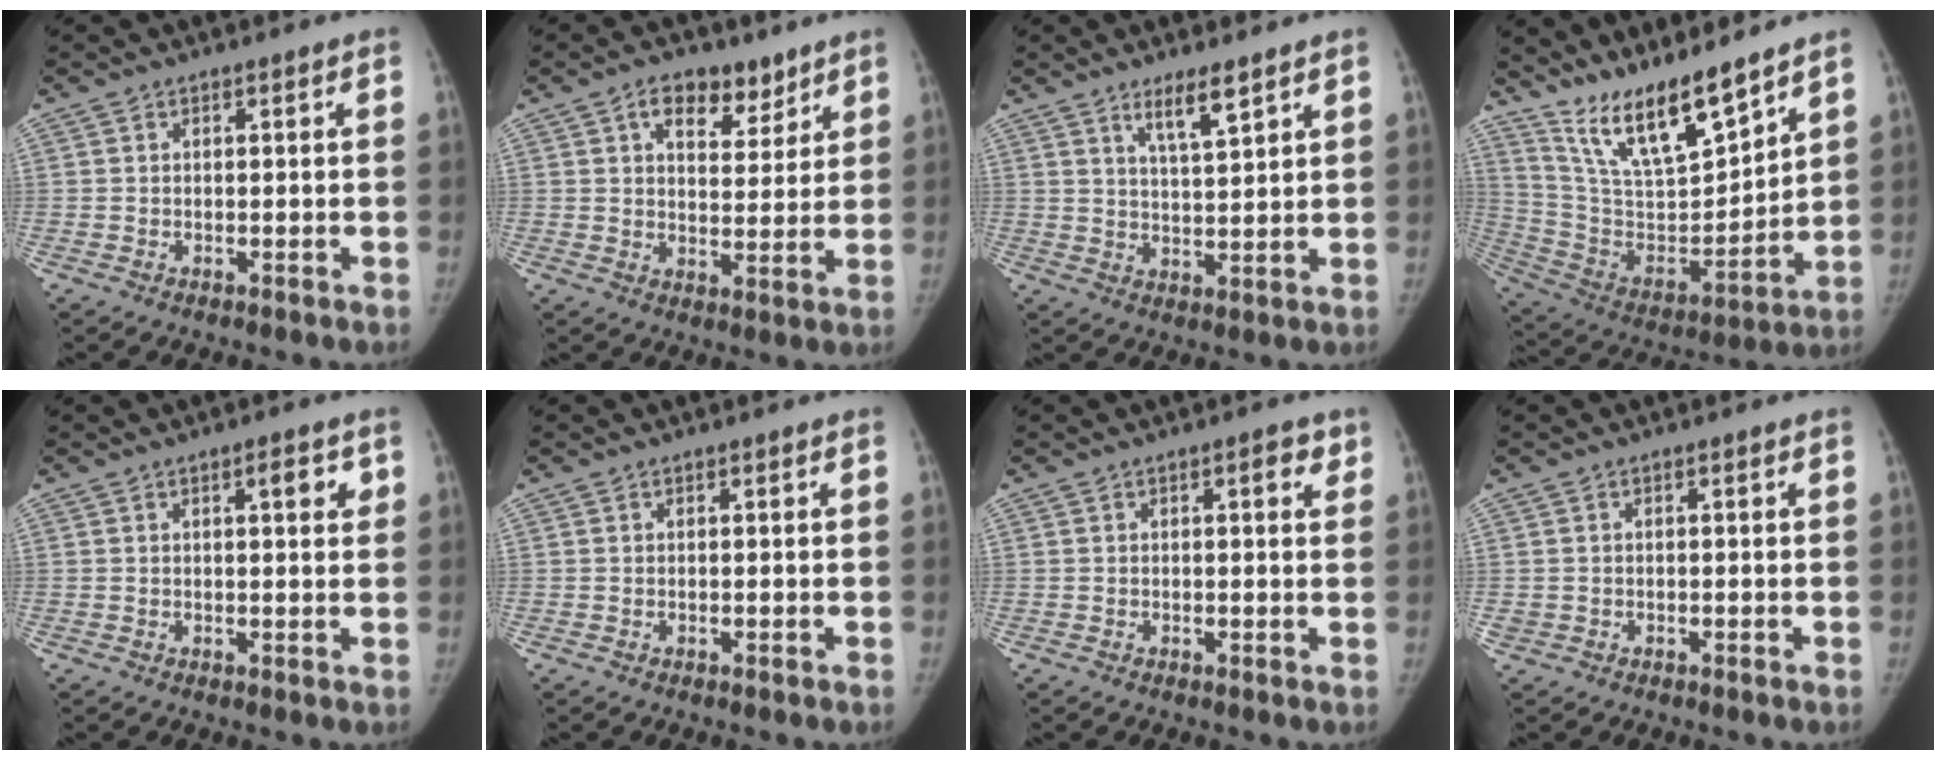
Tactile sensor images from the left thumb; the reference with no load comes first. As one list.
[{"total": 8.6, "force": [5.2, 5.0, 4.8], "torque": [-0.036, -0.025, 0.079]}, {"total": 5.6, "force": [3.8, 0.8, 4.0], "torque": [-0.064, -0.030, 0.071]}, {"total": 16.5, "force": [13.5, 3.2, 9.0], "torque": [-0.134, -0.080, 0.264]}, {"total": 3.4, "force": [1.5, 1.0, 2.9], "torque": [-0.030, -0.003, 0.018]}, {"total": 0.0}, {"total": 2.8, "force": [1.3, 1.0, 2.2], "torque": [-0.020, -0.002, 0.013]}, {"total": 0.8, "force": [-0.1, 0.8, 0.1], "torque": [-0.003, 0.002, -0.002]}]